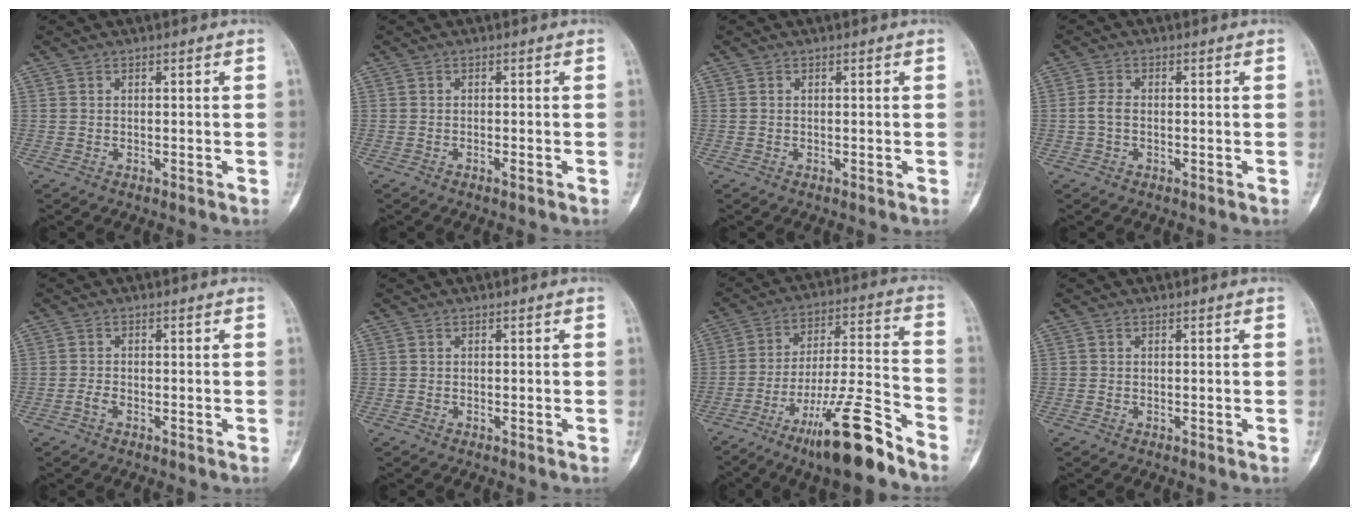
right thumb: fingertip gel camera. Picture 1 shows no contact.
{"total": 0.6, "force": [-0.4, 0.1, 0.5], "torque": [-0.010, 0.002, -0.006]}
{"total": 0.0}
{"total": 2.4, "force": [-0.4, 1.4, 1.9], "torque": [-0.041, 0.005, -0.013]}
{"total": 1.3, "force": [-0.7, 0.7, 0.8], "torque": [-0.019, 0.004, -0.016]}
{"total": 0.0}
{"total": 17.4, "force": [-11.7, 2.6, 12.6], "torque": [-0.220, 0.072, -0.195]}
{"total": 0.0}